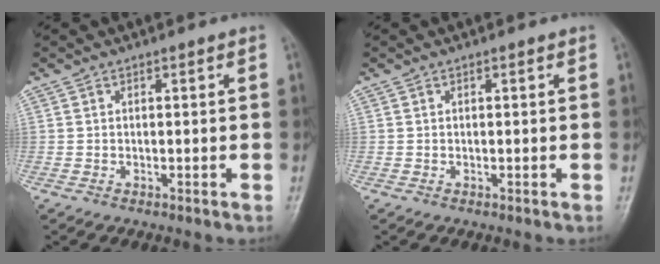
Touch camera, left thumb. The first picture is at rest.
{"total": 0.0}